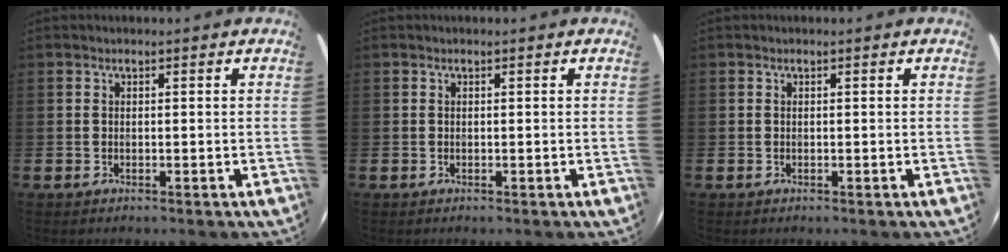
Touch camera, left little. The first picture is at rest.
{"total": 0.0}
{"total": 0.0}